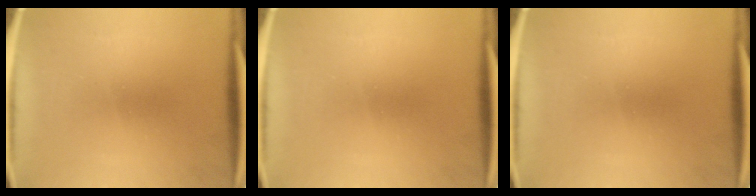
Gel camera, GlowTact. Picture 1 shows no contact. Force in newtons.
{"total": 0.0}
{"total": 0.0}